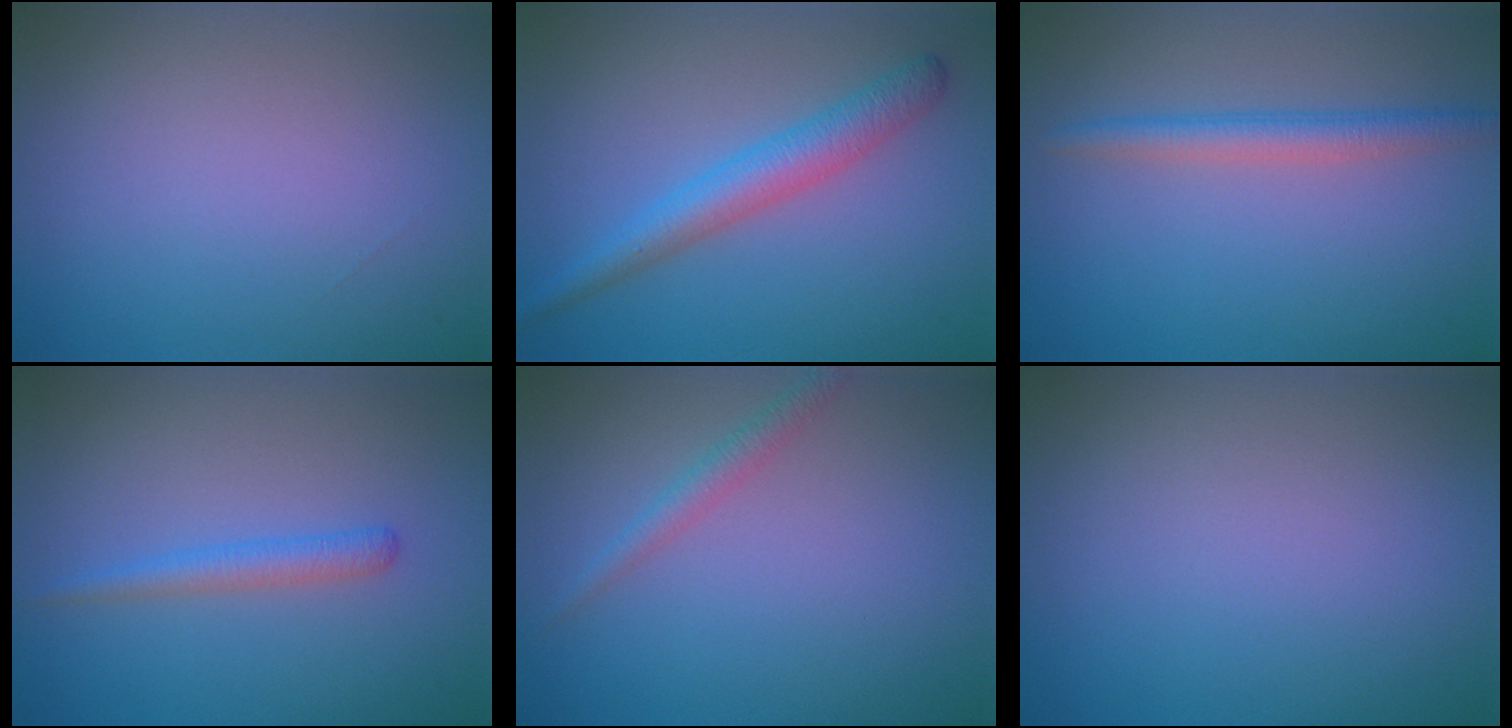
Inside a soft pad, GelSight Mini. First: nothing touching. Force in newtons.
{"total": 3.7, "press": 3.7, "slide": 0.1}
{"total": 2.4, "press": 2.4, "slide": 0.1}
{"total": 1.8, "press": 1.8, "slide": 0.1}
{"total": 1.6, "press": 1.6, "slide": 0.0}
{"total": 0.0}